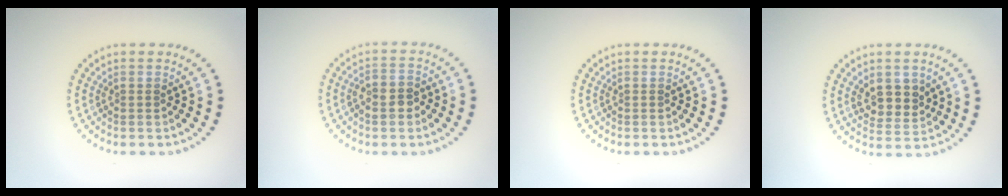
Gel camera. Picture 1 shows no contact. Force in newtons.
{"total": 2.3, "press": 2.1, "slide": 0.8}
{"total": 0.0}
{"total": 3.0, "press": 2.8, "slide": 1.1}